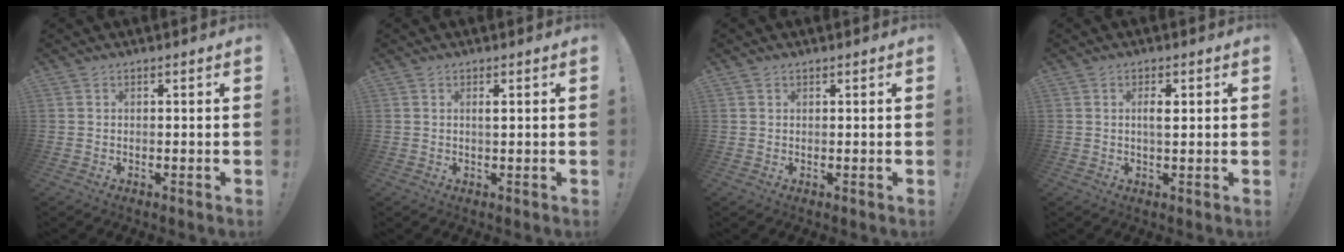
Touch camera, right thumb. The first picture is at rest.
{"total": 1.0, "force": [0.2, 0.0, 1.0], "torque": [-0.009, -0.004, 0.000]}
{"total": 0.7, "force": [0.5, 0.4, 0.1], "torque": [0.001, -0.002, 0.009]}
{"total": 2.9, "force": [0.4, 1.2, 2.6], "torque": [-0.043, 0.001, 0.002]}